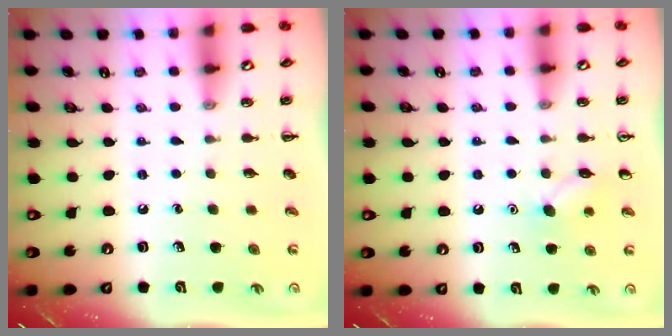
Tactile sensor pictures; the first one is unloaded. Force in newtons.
{"total": 6.6, "press": 6.4, "slide": 1.7}